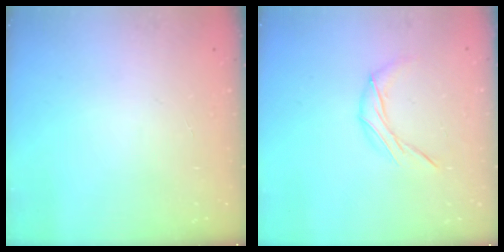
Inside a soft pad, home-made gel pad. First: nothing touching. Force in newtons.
{"total": 6.8, "press": 6.8, "slide": 0.4}